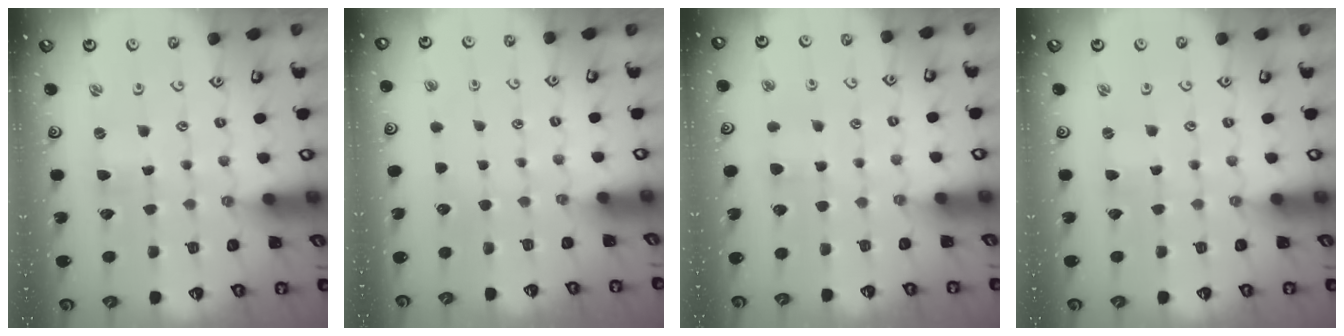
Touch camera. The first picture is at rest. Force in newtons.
{"total": 0.0}
{"total": 4.7, "press": 4.6, "slide": 0.6}
{"total": 0.0}